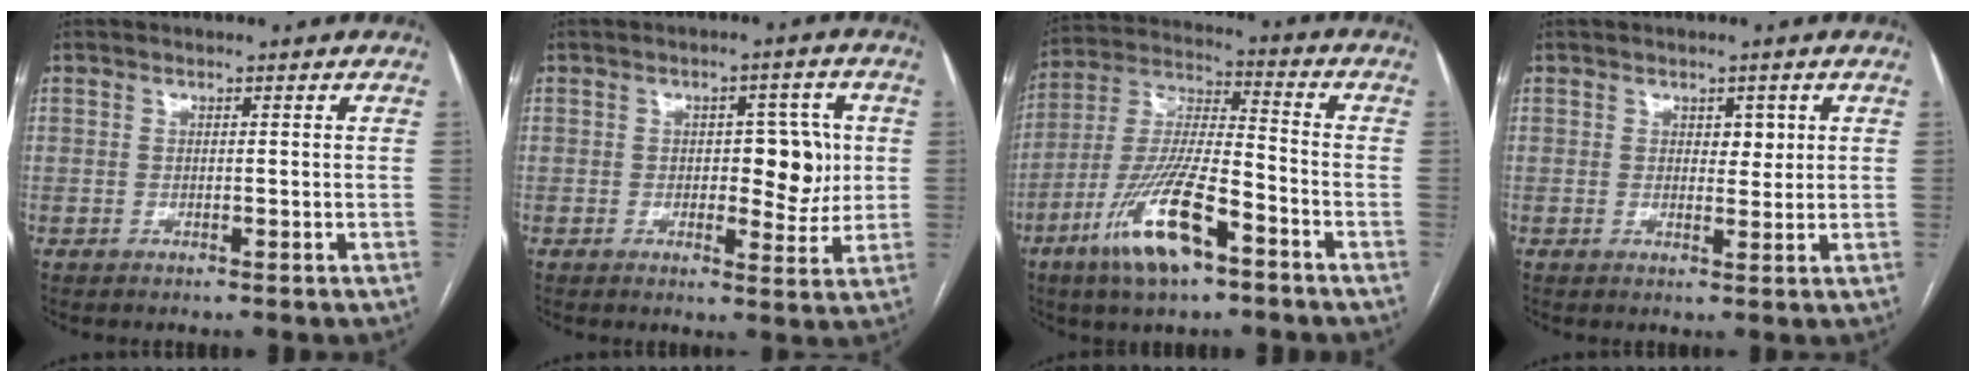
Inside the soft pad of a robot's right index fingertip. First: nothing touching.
{"total": 7.1, "force": [0.5, 3.4, 6.2], "torque": [-0.071, 0.012, 0.010]}
{"total": 14.6, "force": [-7.8, 3.1, 11.9], "torque": [-0.244, -0.011, -0.141]}
{"total": 2.3, "force": [0.9, 1.4, 1.6], "torque": [-0.015, -0.002, 0.012]}